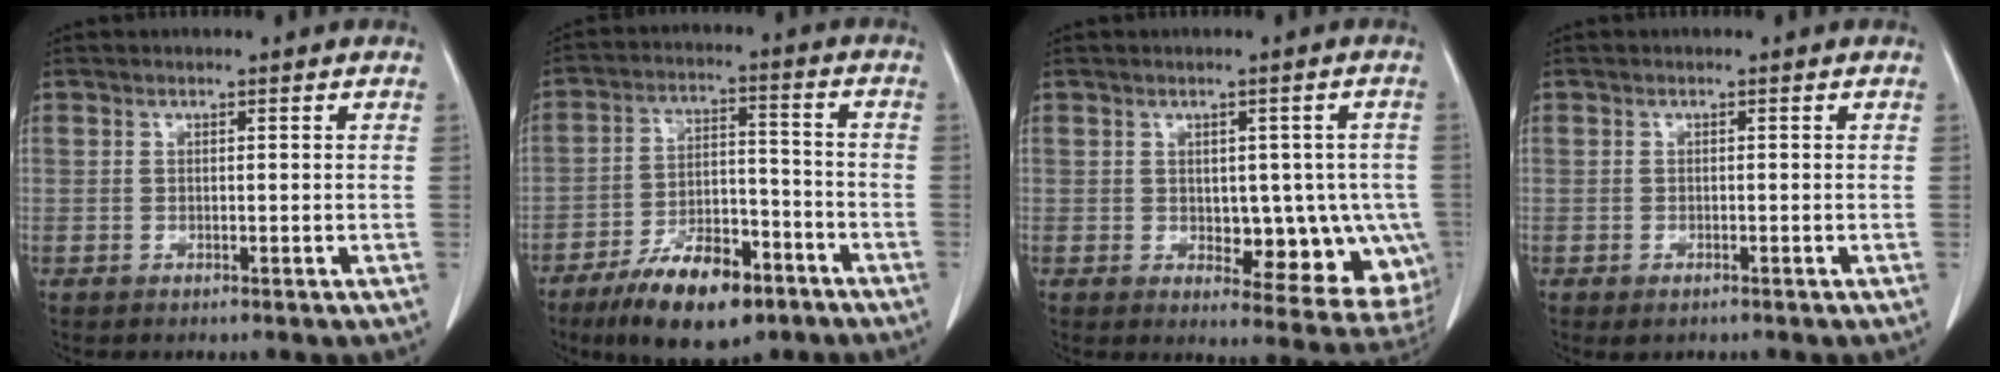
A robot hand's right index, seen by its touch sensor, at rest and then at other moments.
{"total": 13.3, "force": [-8.6, 5.0, 8.9], "torque": [-0.150, 0.002, -0.143]}
{"total": 11.7, "force": [-1.8, 6.0, 9.8], "torque": [-0.092, 0.008, -0.009]}
{"total": 1.0, "force": [-0.5, 0.5, 0.7], "torque": [-0.010, -0.001, 0.001]}